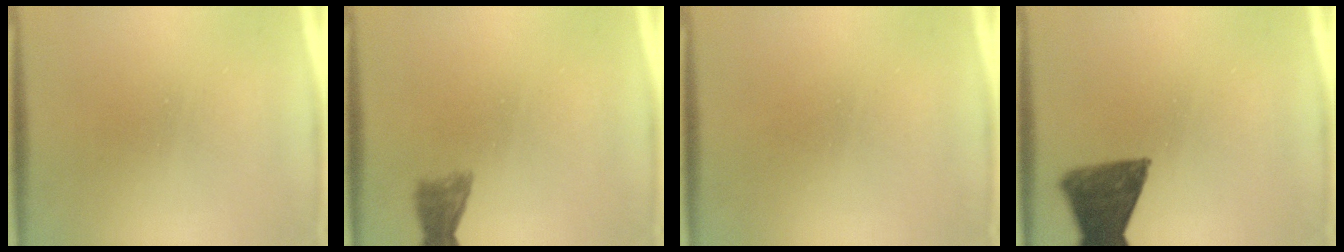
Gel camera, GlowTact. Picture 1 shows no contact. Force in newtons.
{"total": 3.0}
{"total": 1.7}
{"total": 10.0}